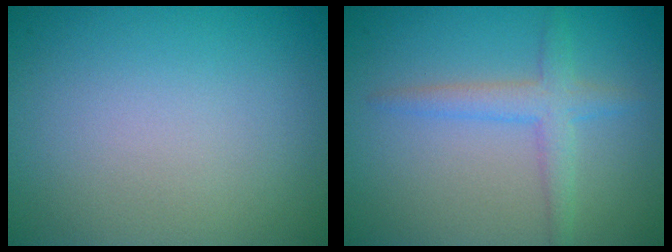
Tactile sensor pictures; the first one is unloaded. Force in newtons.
{"total": 2.7, "press": 2.7, "slide": 0.2}